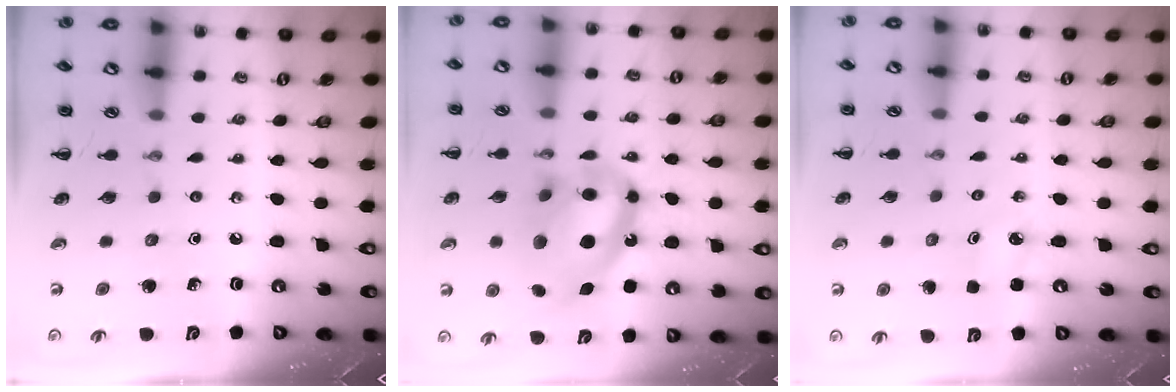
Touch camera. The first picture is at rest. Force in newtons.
{"total": 15.6, "press": 15.1, "slide": 4.2}
{"total": 3.6, "press": 3.4, "slide": 1.1}